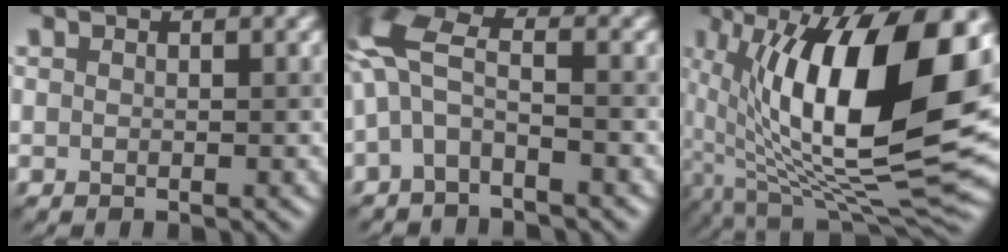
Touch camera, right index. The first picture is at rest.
{"total": 5.2, "force": [-0.8, 1.8, 4.8], "torque": [-0.117, 0.017, -0.029]}
{"total": 17.0, "force": [3.2, 6.8, 15.3], "torque": [-0.243, 0.007, 0.049]}